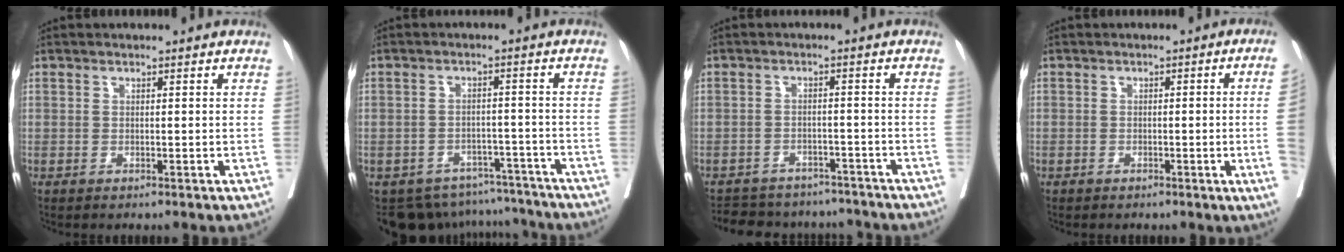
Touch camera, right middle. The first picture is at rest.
{"total": 11.6, "force": [-10.2, 5.3, 1.1], "torque": [-0.013, 0.028, -0.124]}
{"total": 12.5, "force": [-11.3, 4.9, 2.4], "torque": [-0.044, 0.018, -0.139]}
{"total": 5.2, "force": [-0.9, -1.3, 4.9], "torque": [-0.057, -0.006, -0.013]}